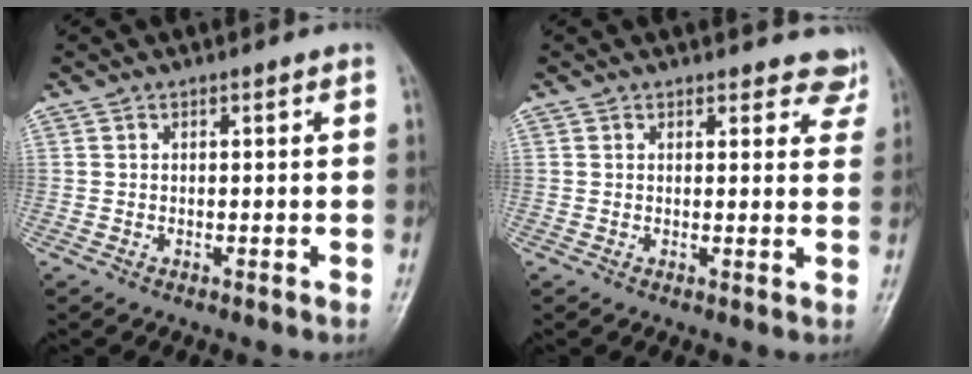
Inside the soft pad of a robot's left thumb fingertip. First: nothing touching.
{"total": 5.7, "force": [5.3, 2.2, 0.2], "torque": [0.041, -0.027, 0.033]}